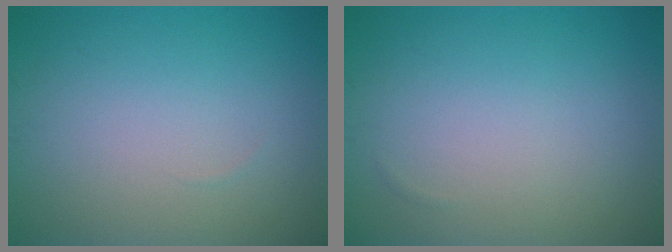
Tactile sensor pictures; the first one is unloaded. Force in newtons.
{"total": 0.0}